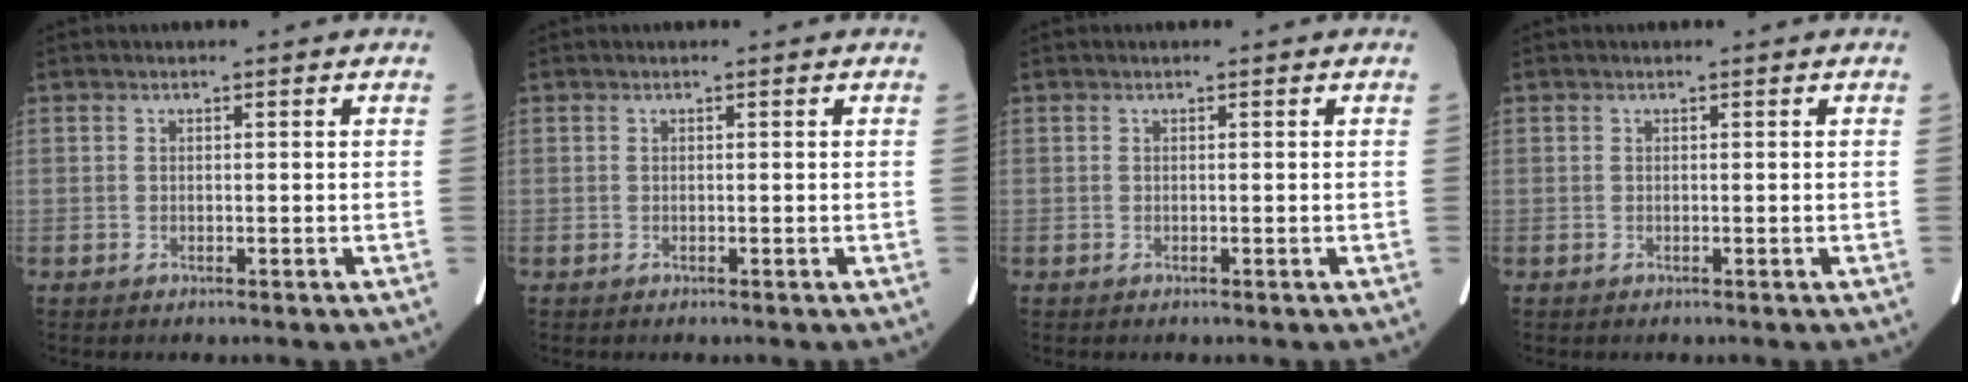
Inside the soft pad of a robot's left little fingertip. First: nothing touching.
{"total": 0.0}
{"total": 0.0}
{"total": 0.0}